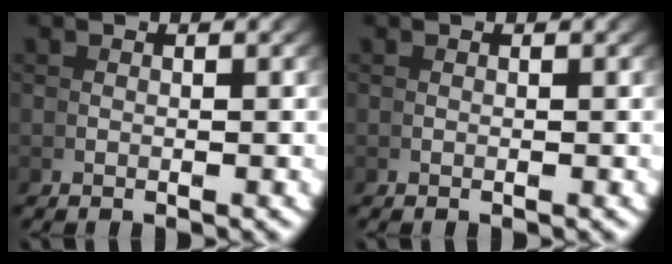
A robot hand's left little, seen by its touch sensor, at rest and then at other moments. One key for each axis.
{"total": 0.0}